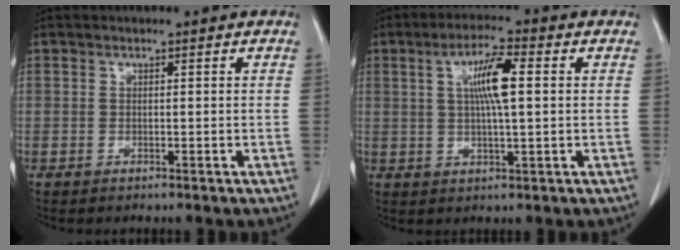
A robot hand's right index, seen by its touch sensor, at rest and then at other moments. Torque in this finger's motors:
{"motor_torque": [0.43, 0.01, 0.29, 0.07]}